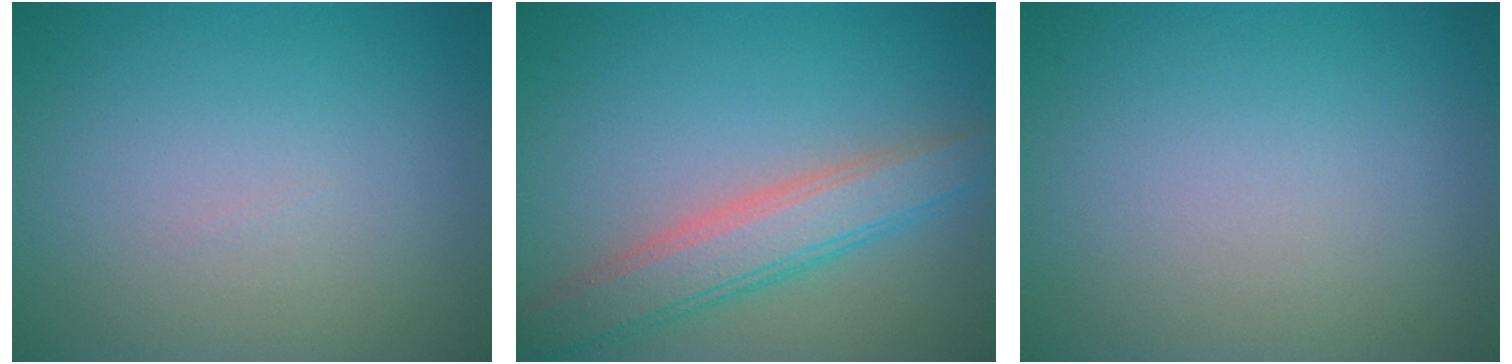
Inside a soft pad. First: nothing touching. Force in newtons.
{"total": 4.9, "press": 4.9, "slide": 0.3}
{"total": 0.0}